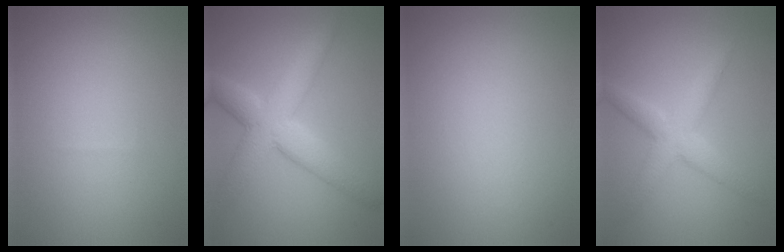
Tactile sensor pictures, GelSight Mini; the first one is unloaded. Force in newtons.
{"total": 6.5, "press": 6.5, "slide": 0.3}
{"total": 0.0}
{"total": 3.6, "press": 3.6, "slide": 0.1}